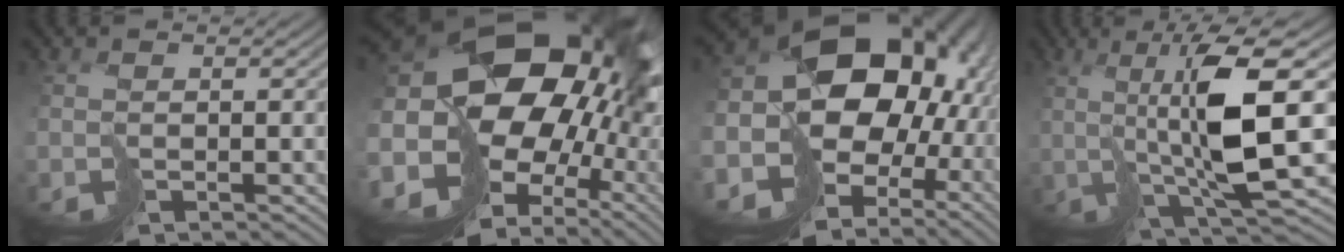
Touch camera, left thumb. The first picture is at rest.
{"total": 21.5, "force": [3.6, 15.3, 14.6], "torque": [-0.319, -0.019, 0.090]}
{"total": 20.6, "force": [2.7, 16.2, 12.5], "torque": [-0.280, -0.012, 0.070]}
{"total": 11.7, "force": [2.4, 2.0, 11.2], "torque": [-0.195, 0.007, 0.056]}